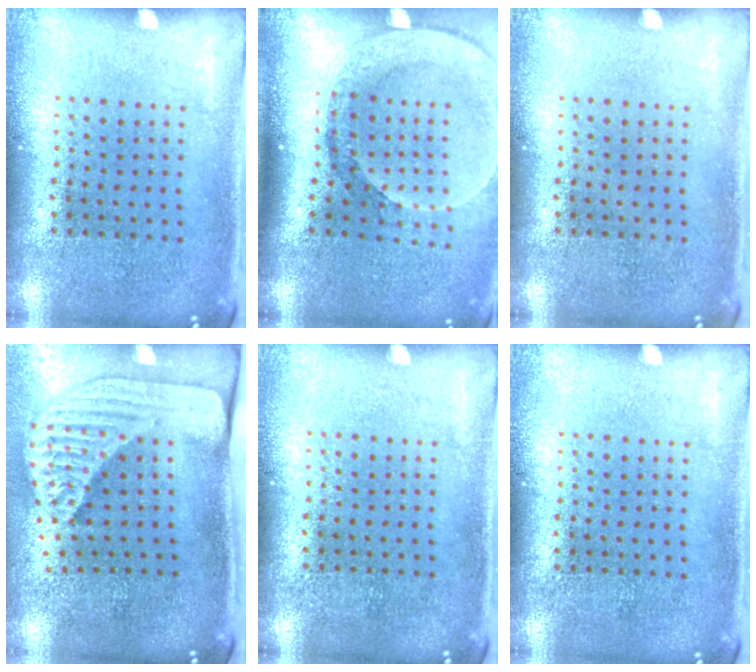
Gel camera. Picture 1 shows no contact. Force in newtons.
{"total": 2.6, "press": 2.0, "slide": 1.7}
{"total": 0.0}
{"total": 2.5, "press": 1.7, "slide": 1.8}
{"total": 0.0}
{"total": 0.0}